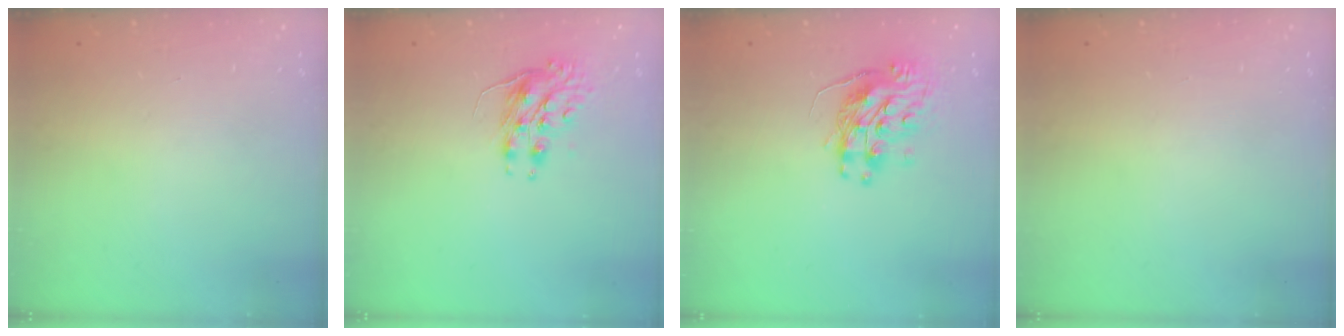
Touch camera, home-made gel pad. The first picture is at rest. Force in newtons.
{"total": 8.0, "press": 8.0, "slide": 0.2}
{"total": 10.7, "press": 10.6, "slide": 1.2}
{"total": 0.0}